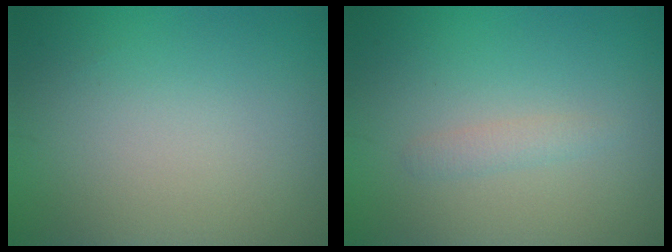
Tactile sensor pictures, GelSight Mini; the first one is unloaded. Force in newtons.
{"total": 1.1, "press": 1.1, "slide": 0.0}